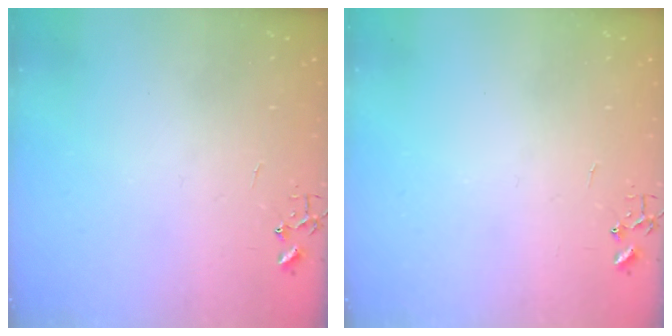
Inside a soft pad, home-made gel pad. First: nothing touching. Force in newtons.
{"total": 0.0}